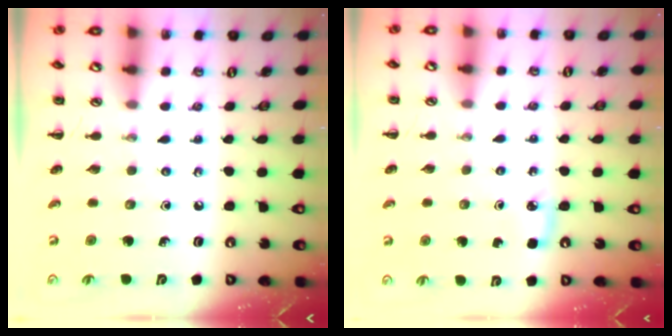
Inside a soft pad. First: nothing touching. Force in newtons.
{"total": 3.9, "press": 3.7, "slide": 1.2}